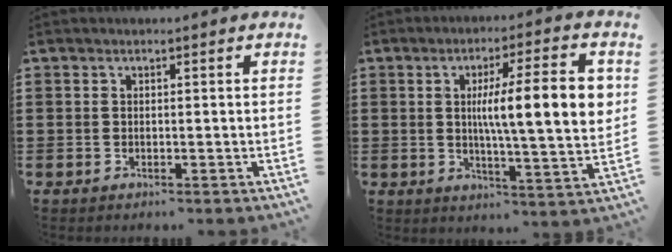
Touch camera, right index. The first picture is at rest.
{"total": 12.7, "force": [2.2, 2.2, 12.3], "torque": [-0.193, -0.003, 0.027]}